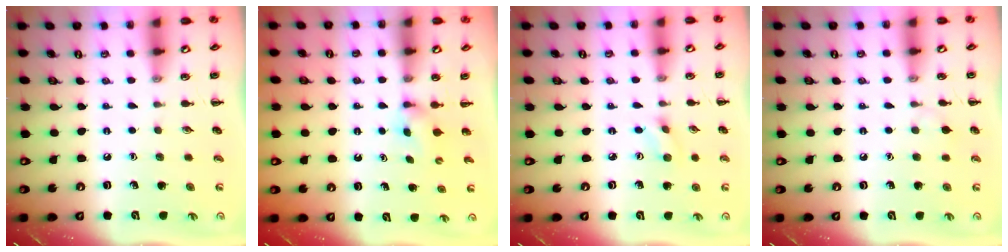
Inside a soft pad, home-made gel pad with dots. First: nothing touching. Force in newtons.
{"total": 2.4, "press": 2.3, "slide": 0.9}
{"total": 2.7, "press": 2.5, "slide": 1.0}
{"total": 4.0, "press": 3.7, "slide": 1.6}